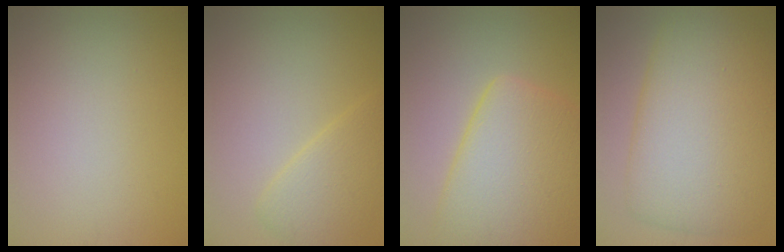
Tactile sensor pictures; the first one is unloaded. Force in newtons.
{"total": 3.0, "press": 3.0, "slide": 0.1}
{"total": 8.2, "press": 8.2, "slide": 0.6}
{"total": 10.3, "press": 10.3, "slide": 0.3}